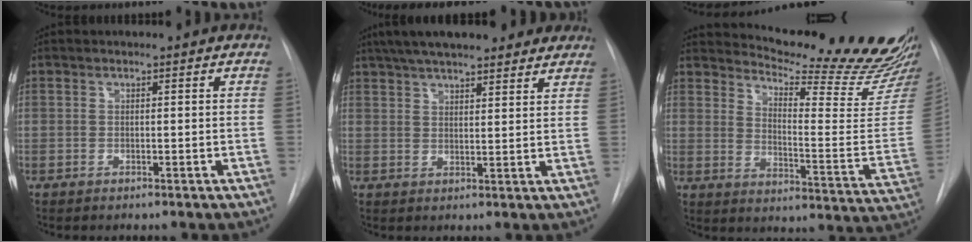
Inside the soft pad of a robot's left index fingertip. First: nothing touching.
{"total": 17.4, "force": [14.2, 4.0, 9.1], "torque": [-0.150, 0.043, 0.197]}
{"total": 24.0, "force": [22.1, 0.4, 9.2], "torque": [-0.140, -0.136, 0.278]}